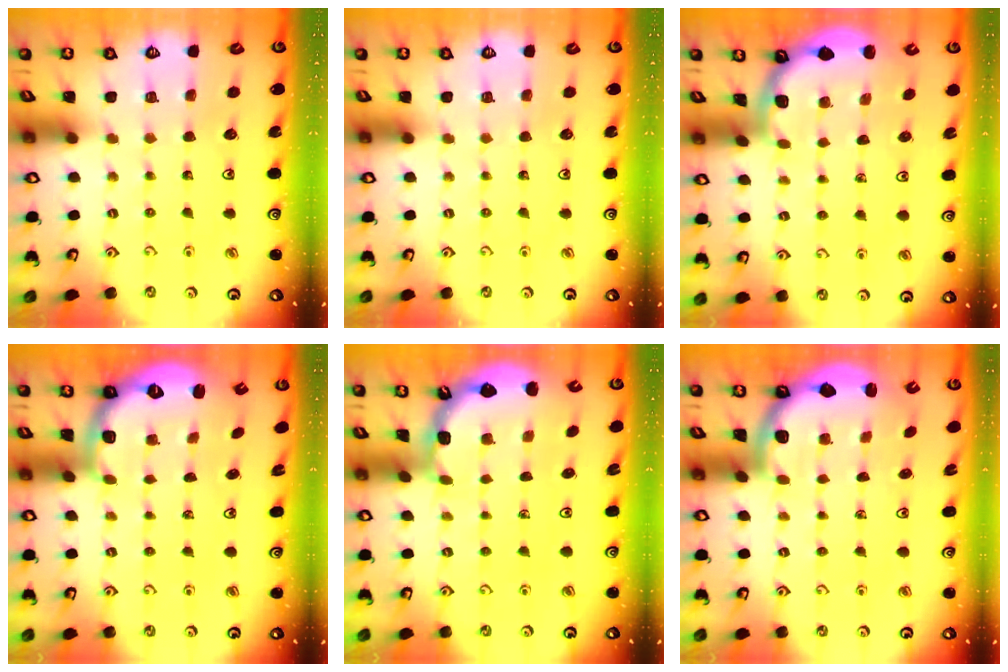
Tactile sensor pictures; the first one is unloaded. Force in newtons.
{"total": 0.0}
{"total": 1.6, "press": 1.6, "slide": 0.2}
{"total": 2.7, "press": 1.6, "slide": 2.1}
{"total": 1.9, "press": 1.9, "slide": 0.2}
{"total": 2.5, "press": 2.2, "slide": 1.1}